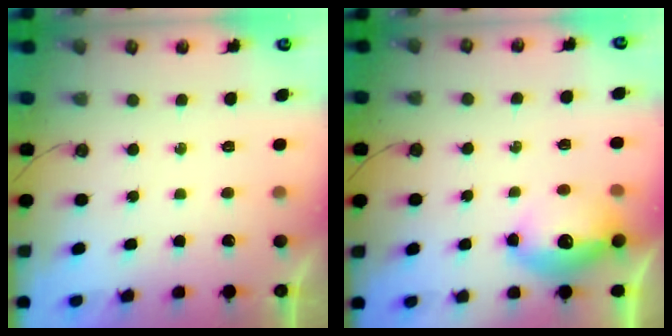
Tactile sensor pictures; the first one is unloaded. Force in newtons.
{"total": 12.2, "press": 12.1, "slide": 1.2}